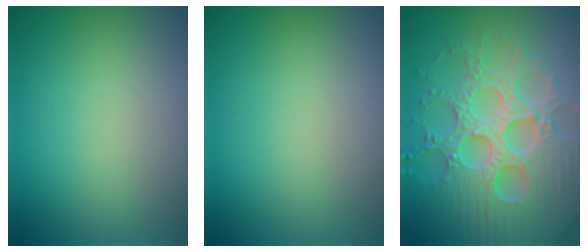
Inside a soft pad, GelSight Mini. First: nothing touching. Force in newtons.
{"total": 0.0}
{"total": 8.1, "press": 7.9, "slide": 1.8}